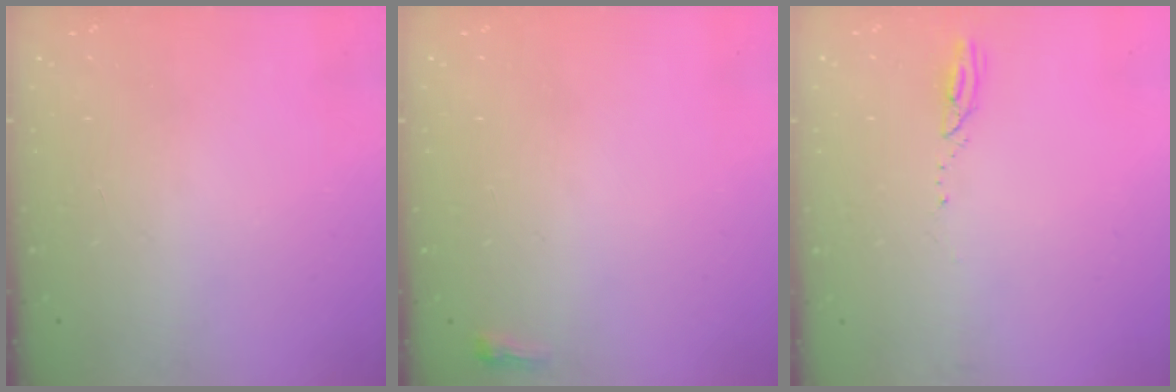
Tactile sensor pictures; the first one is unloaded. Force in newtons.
{"total": 2.6, "press": 2.5, "slide": 0.6}
{"total": 2.4, "press": 2.4, "slide": 0.3}